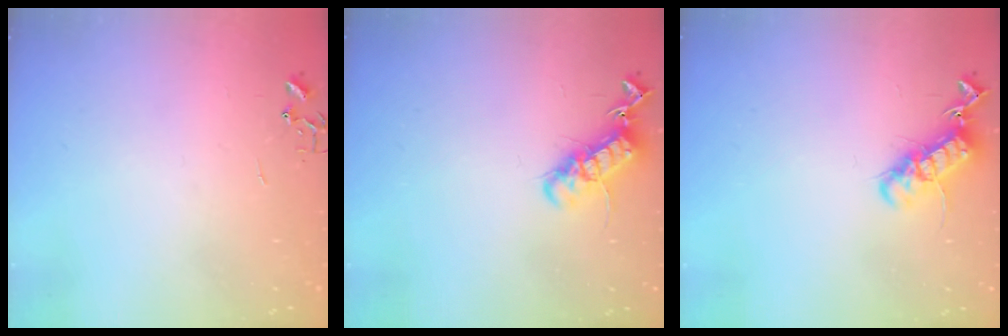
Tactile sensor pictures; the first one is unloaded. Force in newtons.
{"total": 13.8, "press": 13.8, "slide": 0.7}
{"total": 13.8, "press": 13.8, "slide": 0.7}